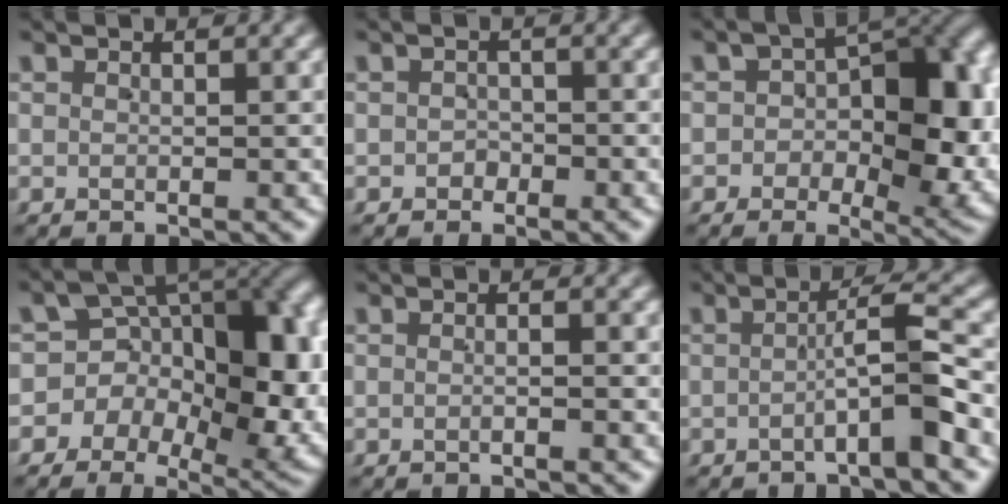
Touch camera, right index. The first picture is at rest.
{"total": 1.3, "force": [-0.9, 0.9, -0.2], "torque": [0.014, 0.001, -0.017]}
{"total": 9.7, "force": [-0.6, 5.6, 7.9], "torque": [-0.089, 0.005, -0.012]}
{"total": 14.7, "force": [-0.5, 11.1, 9.7], "torque": [-0.179, -0.011, -0.016]}
{"total": 0.7, "force": [-0.4, -0.1, 0.5], "torque": [-0.008, 0.007, -0.013]}
{"total": 3.7, "force": [-1.5, -0.2, 3.4], "torque": [-0.056, 0.010, -0.028]}